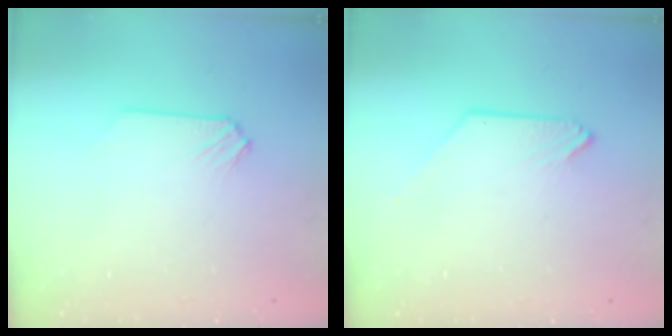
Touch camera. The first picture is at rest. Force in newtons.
{"total": 0.0}